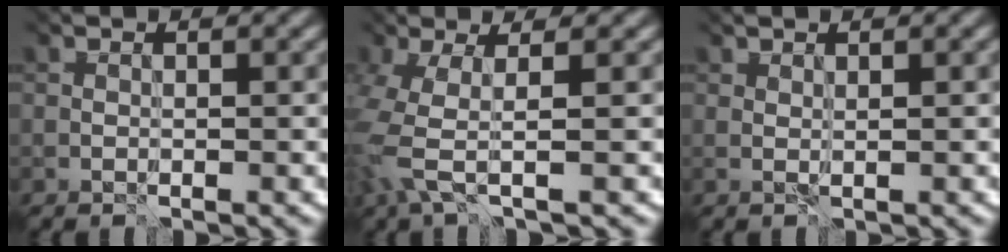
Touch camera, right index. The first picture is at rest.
{"total": 4.4, "force": [-2.3, 1.1, 3.6], "torque": [-0.107, -0.007, -0.040]}
{"total": 1.5, "force": [1.3, 0.4, 0.4], "torque": [-0.006, -0.001, 0.021]}